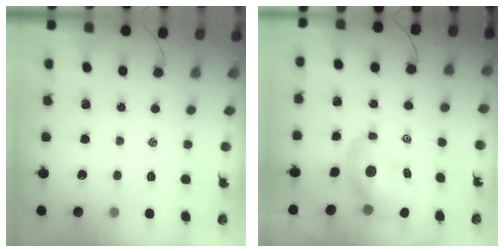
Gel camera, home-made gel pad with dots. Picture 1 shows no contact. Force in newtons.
{"total": 10.0, "press": 9.6, "slide": 3.1}